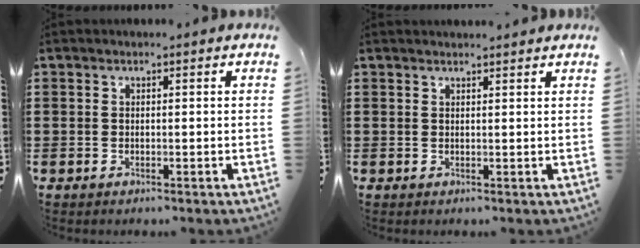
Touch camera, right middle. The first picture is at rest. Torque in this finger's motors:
{"motor_torque": [0.75, -0.74, -0.01, 0.01]}